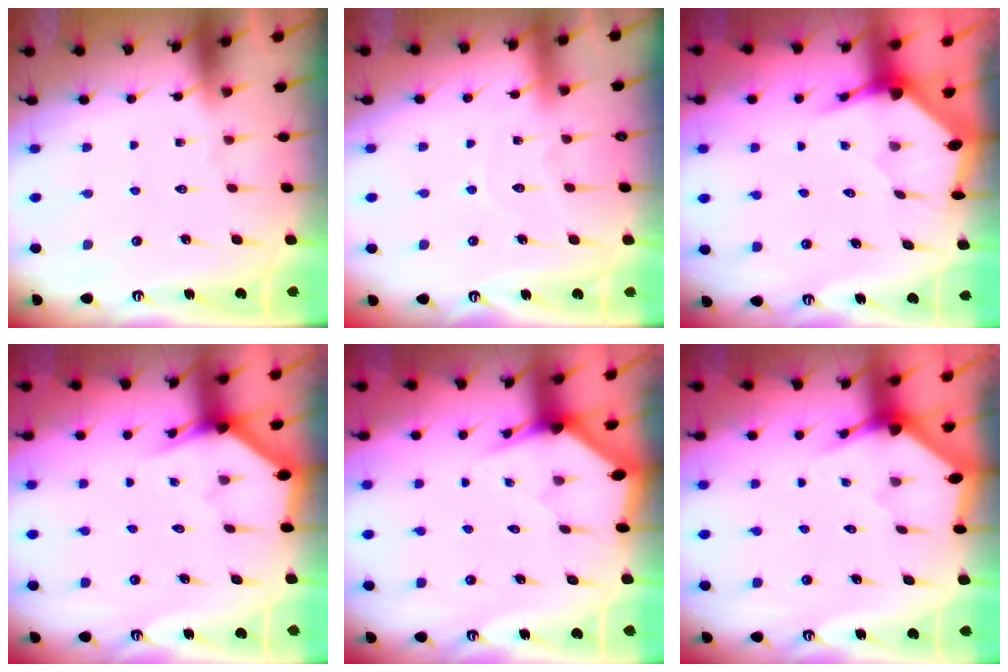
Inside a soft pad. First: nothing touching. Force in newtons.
{"total": 5.8, "press": 5.8, "slide": 0.5}
{"total": 3.5, "press": 3.5, "slide": 0.5}
{"total": 3.0, "press": 3.0, "slide": 0.1}
{"total": 2.9, "press": 2.9, "slide": 0.1}
{"total": 2.9, "press": 2.9, "slide": 0.2}